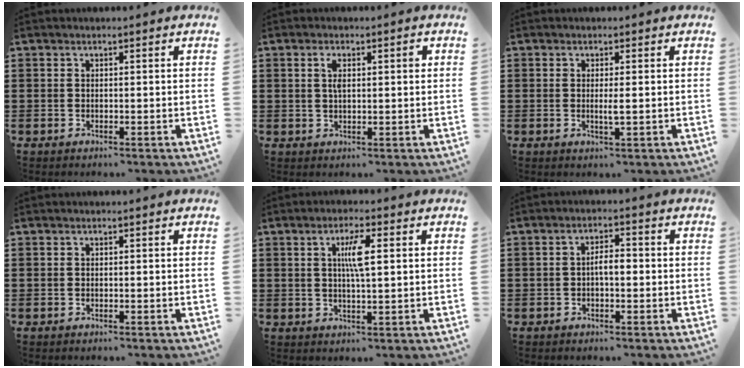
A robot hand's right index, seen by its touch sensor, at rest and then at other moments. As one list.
[{"total": 2.9, "force": [0.7, 0.9, 2.6], "torque": [-0.054, 0.006, 0.009]}, {"total": 1.7, "force": [-0.1, 0.0, 1.7], "torque": [-0.033, -0.002, -0.003]}, {"total": 0.0}, {"total": 4.4, "force": [1.0, 0.8, 4.2], "torque": [-0.085, 0.008, 0.012]}, {"total": 2.9, "force": [-0.4, 1.0, 2.7], "torque": [-0.049, 0.006, -0.010]}]